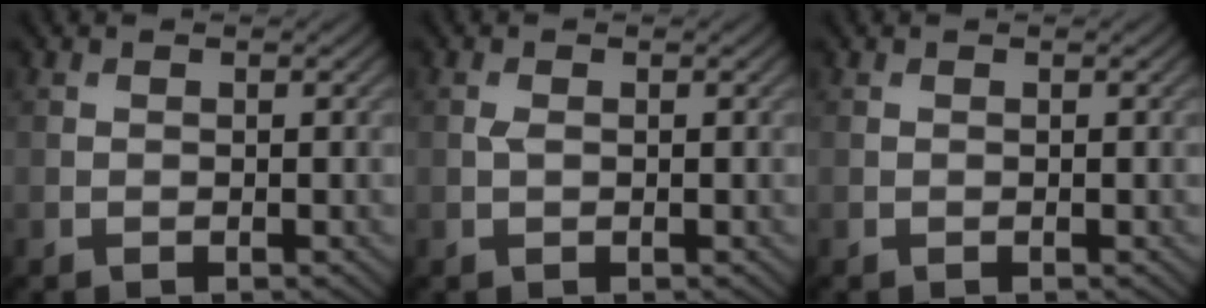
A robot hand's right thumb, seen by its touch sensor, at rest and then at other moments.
{"total": 0.8, "force": [0.1, 0.3, 0.7], "torque": [-0.019, 0.000, 0.002]}
{"total": 0.0}